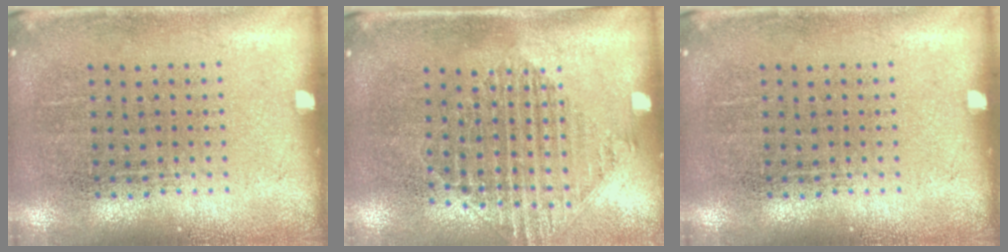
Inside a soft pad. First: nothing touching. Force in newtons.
{"total": 1.4, "press": 1.2, "slide": 0.9}
{"total": 0.0}